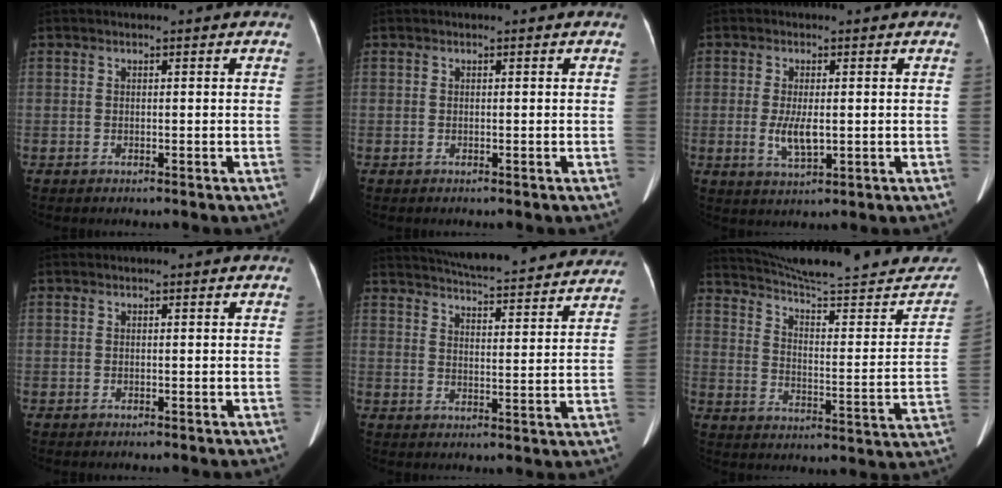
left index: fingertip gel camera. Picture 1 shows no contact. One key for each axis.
{"total": 0.0}
{"total": 4.1, "fx": -0.1, "fy": 1.3, "fz": 3.9, "tx": -0.078, "ty": -0.008, "tz": 0.001}
{"total": 0.0}
{"total": 25.6, "fx": 23.6, "fy": 3.6, "fz": 9.4, "tx": -0.150, "ty": -0.022, "tz": 0.296}
{"total": 27.2, "fx": 25.1, "fy": 2.6, "fz": 10.2, "tx": -0.145, "ty": -0.073, "tz": 0.328}